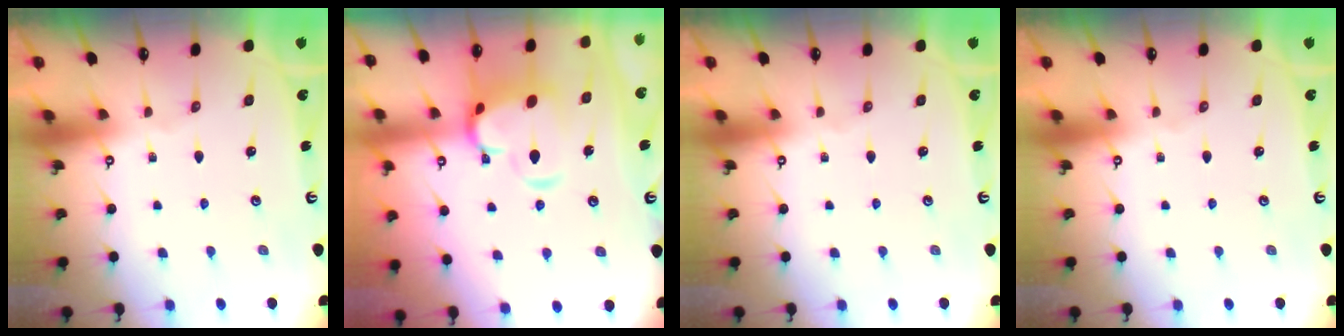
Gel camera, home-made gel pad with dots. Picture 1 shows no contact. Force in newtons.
{"total": 6.7, "press": 6.5, "slide": 1.5}
{"total": 0.0}
{"total": 0.0}